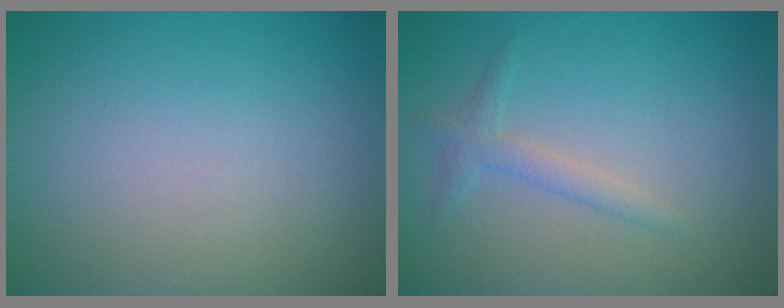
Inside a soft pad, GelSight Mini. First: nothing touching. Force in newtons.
{"total": 1.6, "press": 1.6, "slide": 0.1}